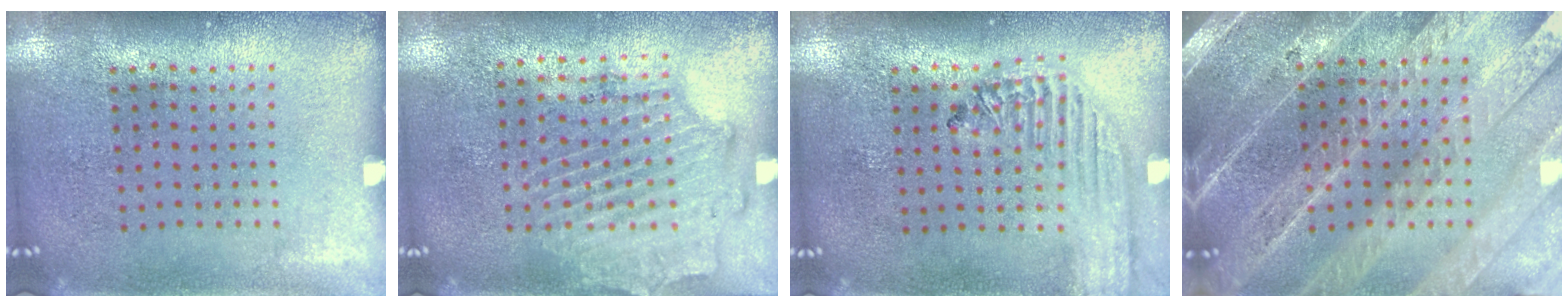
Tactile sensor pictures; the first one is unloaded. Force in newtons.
{"total": 1.7, "press": 1.5, "slide": 0.8}
{"total": 1.8, "press": 1.7, "slide": 0.6}
{"total": 4.7, "press": 4.1, "slide": 2.3}